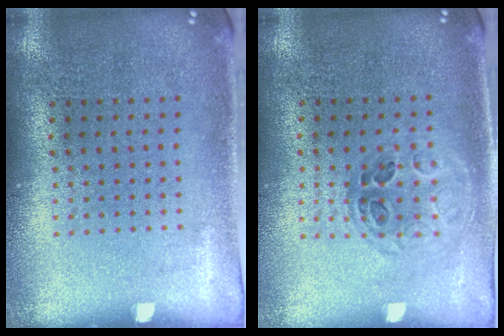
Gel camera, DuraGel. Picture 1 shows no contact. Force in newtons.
{"total": 1.0, "press": 1.0, "slide": 0.4}